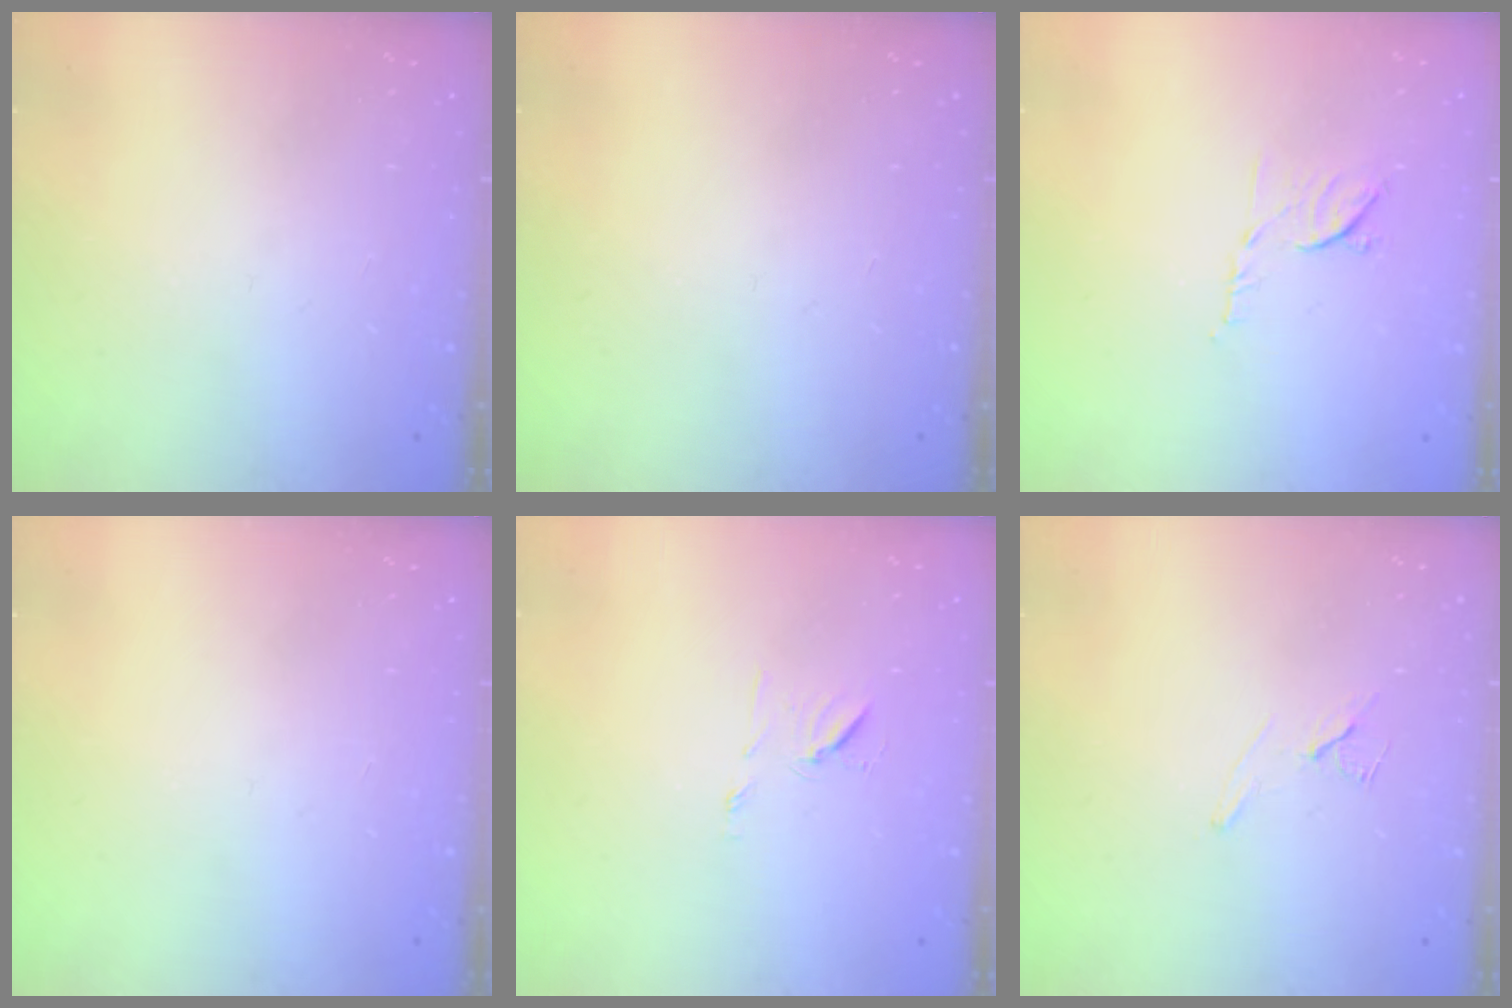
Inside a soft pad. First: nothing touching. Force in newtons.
{"total": 0.0}
{"total": 7.8, "press": 7.8, "slide": 0.9}
{"total": 0.0}
{"total": 7.2, "press": 7.2, "slide": 0.8}
{"total": 6.7, "press": 6.0, "slide": 3.0}